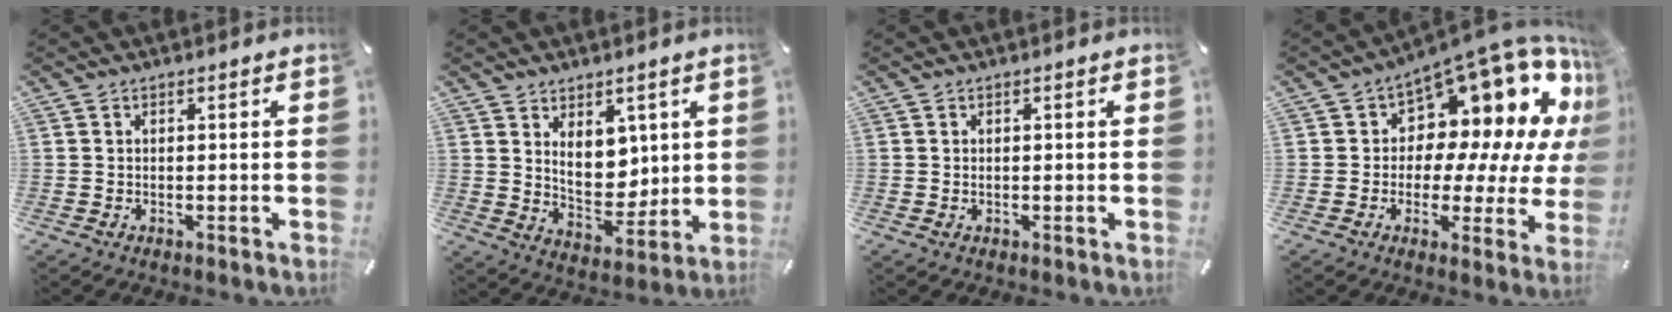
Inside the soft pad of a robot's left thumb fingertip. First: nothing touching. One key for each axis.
{"total": 9.2, "fx": 3.8, "fy": 6.7, "fz": 5.1, "tx": -0.067, "ty": -0.025, "tz": 0.071}
{"total": 0.5, "fx": 0.0, "fy": 0.3, "fz": 0.4, "tx": -0.009, "ty": 0.000, "tz": -0.001}
{"total": 15.4, "fx": 9.8, "fy": 8.3, "fz": 8.5, "tx": -0.110, "ty": -0.105, "tz": 0.164}